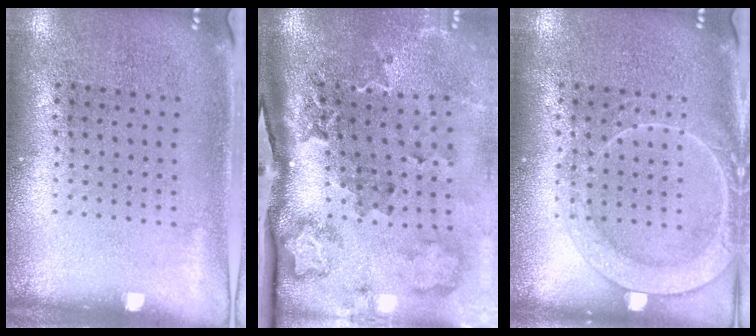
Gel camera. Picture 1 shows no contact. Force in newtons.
{"total": 3.2, "press": 2.2, "slide": 2.4}
{"total": 2.7, "press": 2.6, "slide": 0.3}